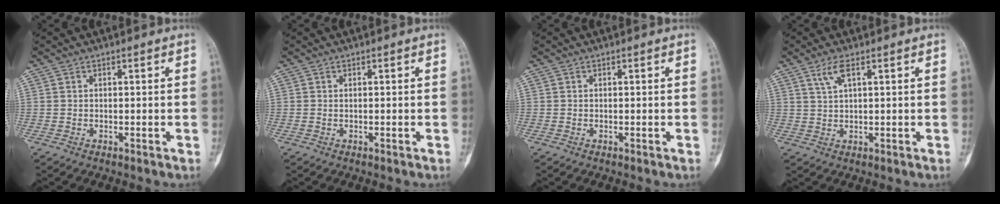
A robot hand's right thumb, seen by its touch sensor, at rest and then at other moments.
{"total": 0.0}
{"total": 0.0}
{"total": 3.4, "force": [1.8, 0.8, 2.7], "torque": [-0.065, 0.001, 0.043]}